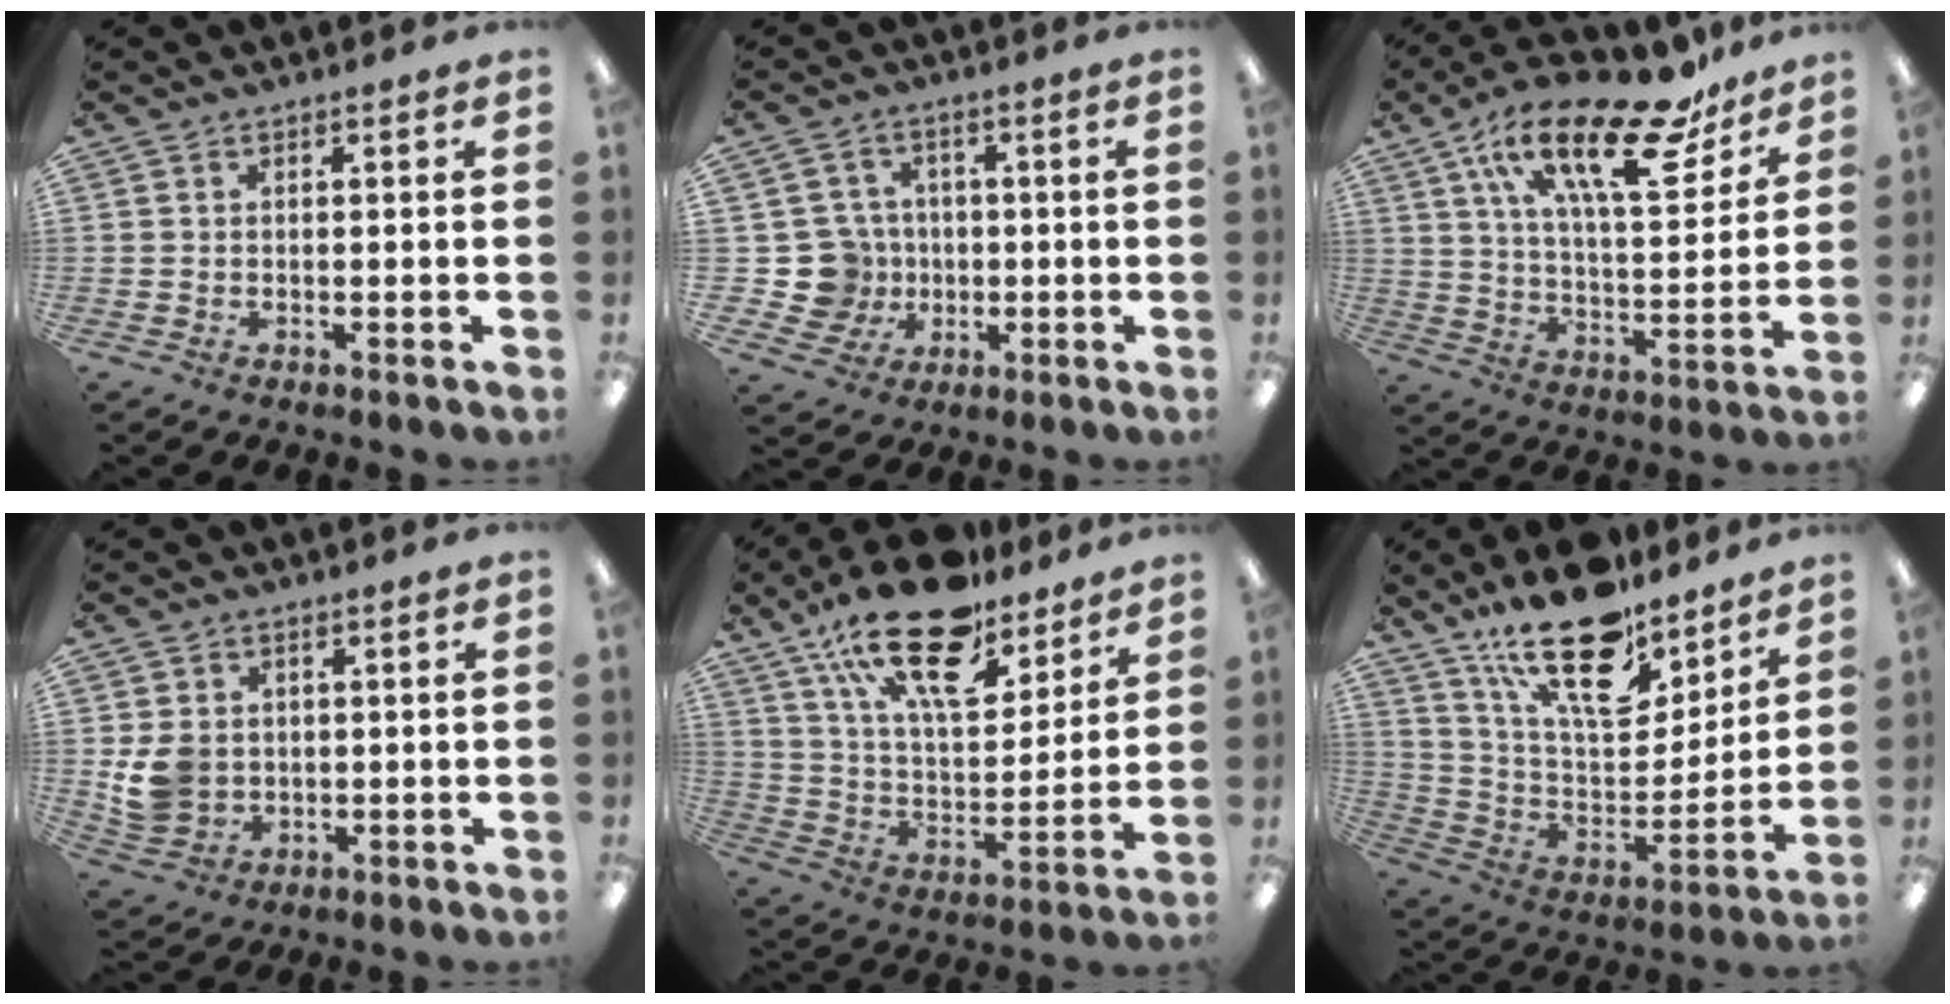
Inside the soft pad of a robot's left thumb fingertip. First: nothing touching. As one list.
[{"total": 9.8, "force": [-0.6, 9.5, 2.4], "torque": [-0.070, 0.008, -0.003]}, {"total": 24.5, "force": [15.5, 9.1, 16.5], "torque": [-0.268, -0.082, 0.259]}, {"total": 6.8, "force": [0.7, 6.0, 3.1], "torque": [-0.060, 0.008, 0.016]}, {"total": 22.5, "force": [15.6, 9.1, 13.3], "torque": [-0.226, -0.086, 0.273]}, {"total": 22.2, "force": [15.6, 9.3, 12.8], "torque": [-0.211, -0.100, 0.273]}]